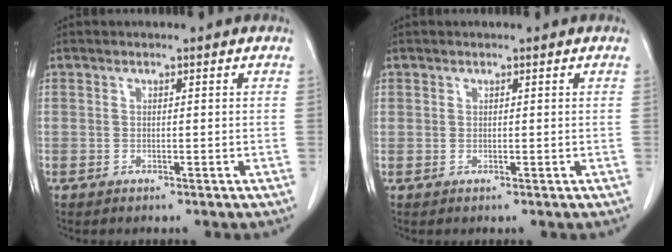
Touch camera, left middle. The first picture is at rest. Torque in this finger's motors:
{"motor_torque": [2.14, 0.00, 0.52, -0.11]}